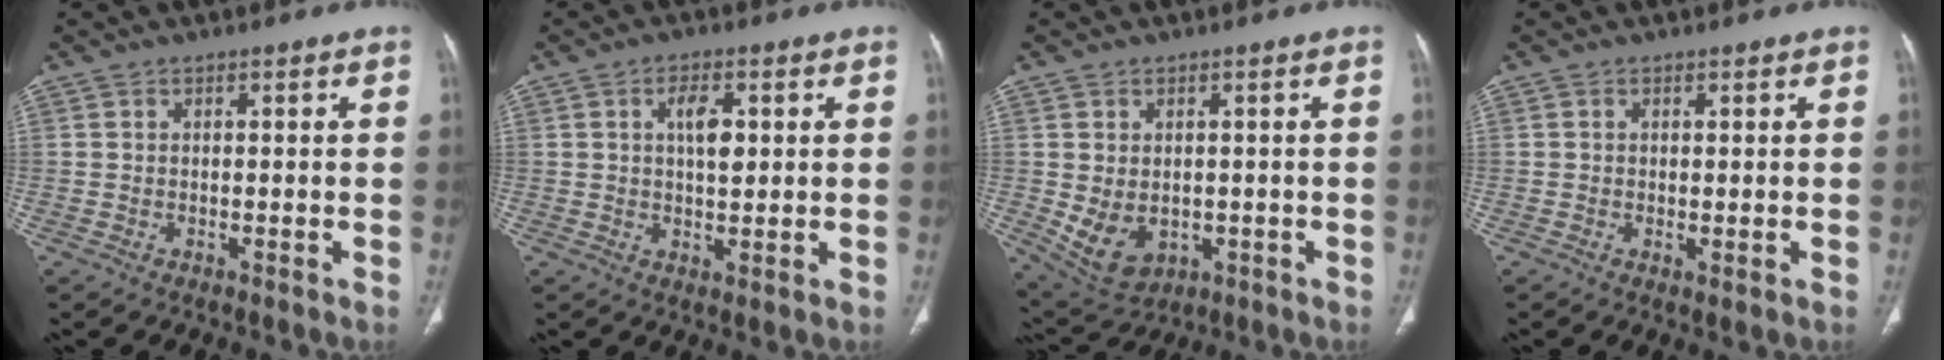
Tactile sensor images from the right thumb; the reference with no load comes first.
{"total": 5.6, "force": [1.3, 2.6, 4.7], "torque": [-0.071, -0.006, 0.022]}
{"total": 8.1, "force": [-0.9, 5.9, 5.5], "torque": [-0.086, -0.006, 0.010]}
{"total": 1.3, "force": [-0.1, 0.4, 1.2], "torque": [-0.026, -0.007, 0.001]}